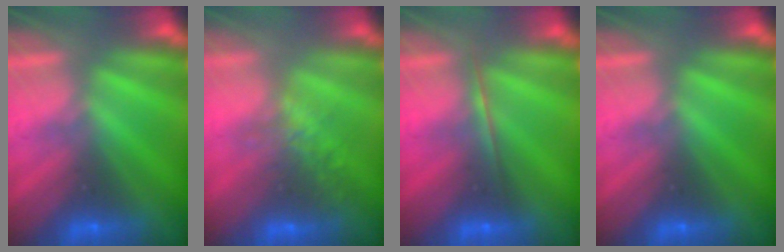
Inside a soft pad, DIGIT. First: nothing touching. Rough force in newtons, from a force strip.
{"total": 3.8}
{"total": 1.7}
{"total": 0.0}